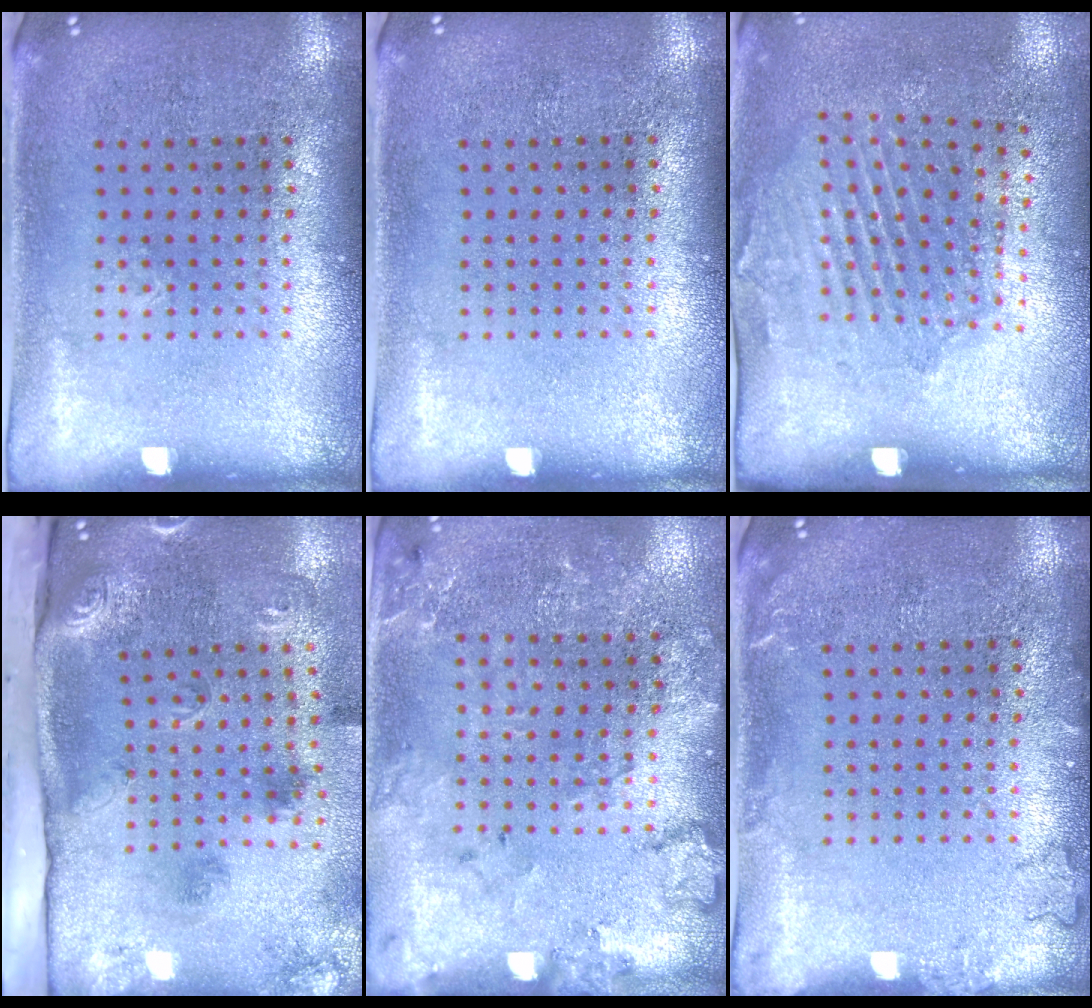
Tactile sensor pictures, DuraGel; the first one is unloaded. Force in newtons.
{"total": 0.0}
{"total": 1.9, "press": 1.3, "slide": 1.4}
{"total": 3.4, "press": 2.1, "slide": 2.6}
{"total": 1.8, "press": 1.7, "slide": 0.4}
{"total": 1.2, "press": 1.2, "slide": 0.3}